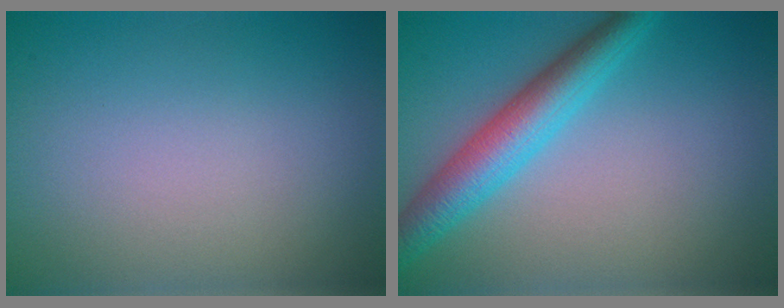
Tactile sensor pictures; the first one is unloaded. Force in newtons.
{"total": 5.0, "press": 5.0, "slide": 0.1}